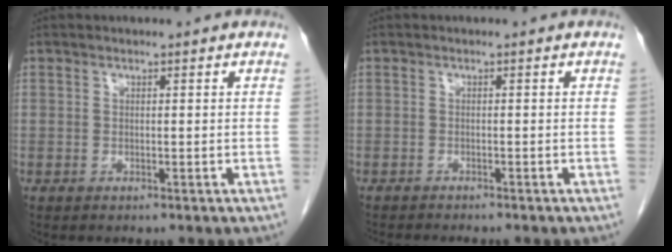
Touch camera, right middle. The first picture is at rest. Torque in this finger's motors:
{"motor_torque": [0.45, -0.36, 0.11, 0.01]}